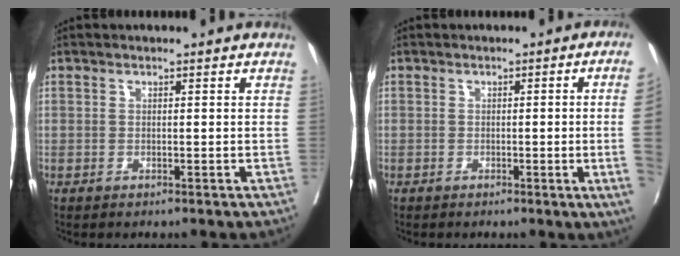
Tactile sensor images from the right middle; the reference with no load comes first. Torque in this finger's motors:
{"motor_torque": [0.36, -0.35, -0.27, -0.07]}